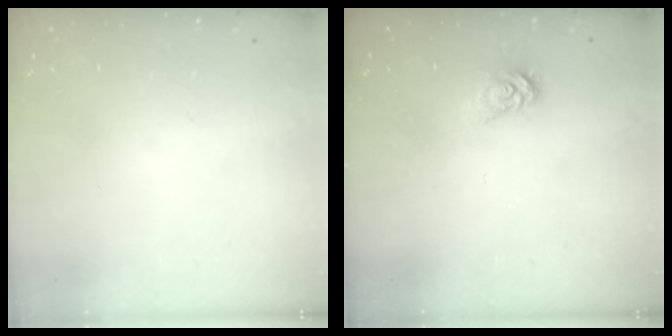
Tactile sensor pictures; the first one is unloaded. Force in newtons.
{"total": 3.1, "press": 3.1, "slide": 0.3}